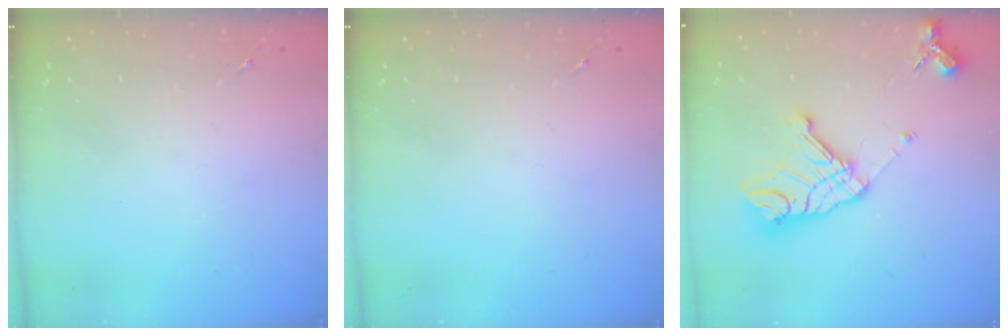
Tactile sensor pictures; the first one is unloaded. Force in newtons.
{"total": 0.0}
{"total": 17.5, "press": 17.3, "slide": 2.0}